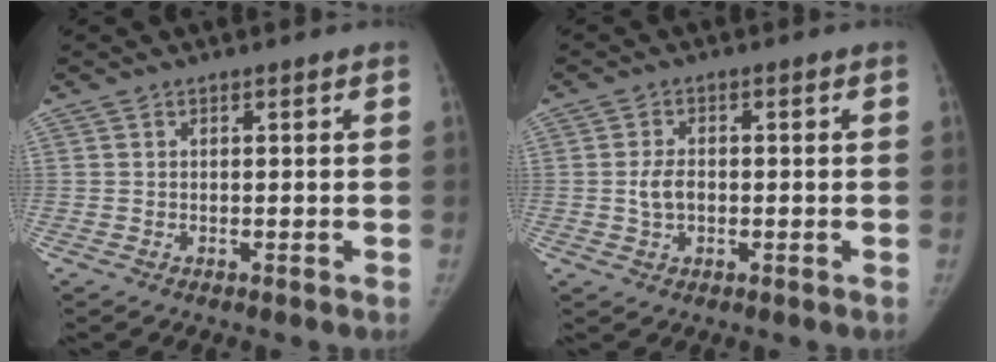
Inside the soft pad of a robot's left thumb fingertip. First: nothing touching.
{"total": 3.6, "force": [-0.3, 2.2, 2.8], "torque": [-0.055, 0.009, -0.005]}